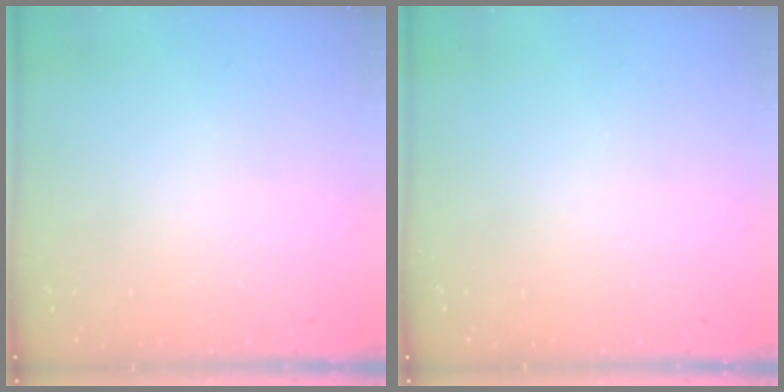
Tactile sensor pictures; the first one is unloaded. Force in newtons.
{"total": 0.0}